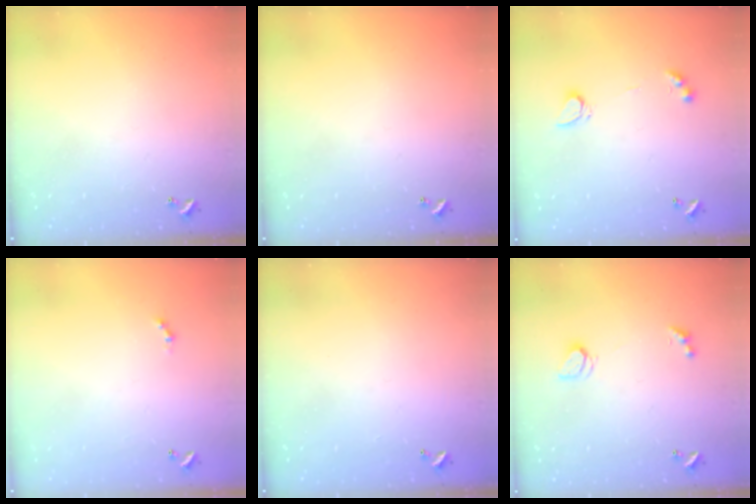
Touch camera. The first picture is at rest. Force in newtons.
{"total": 0.0}
{"total": 3.1, "press": 3.1, "slide": 0.6}
{"total": 0.0}
{"total": 2.9, "press": 2.9, "slide": 0.1}
{"total": 1.7, "press": 1.7, "slide": 0.4}